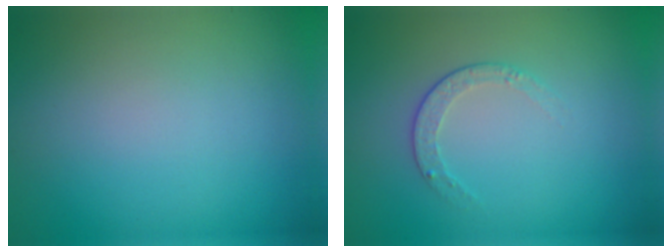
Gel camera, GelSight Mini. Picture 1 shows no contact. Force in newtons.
{"total": 1.6, "press": 1.2, "slide": 1.1}